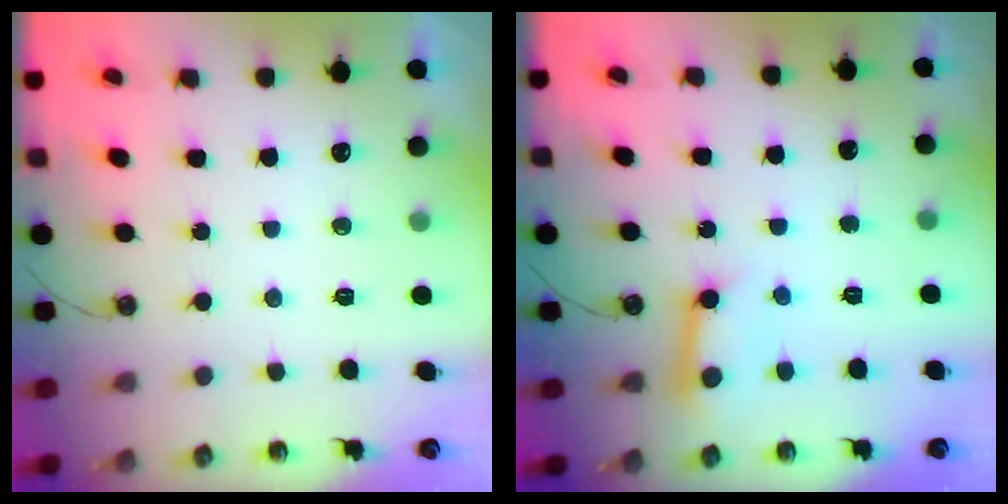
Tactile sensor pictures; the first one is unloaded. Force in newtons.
{"total": 10.4, "press": 10.4, "slide": 0.9}